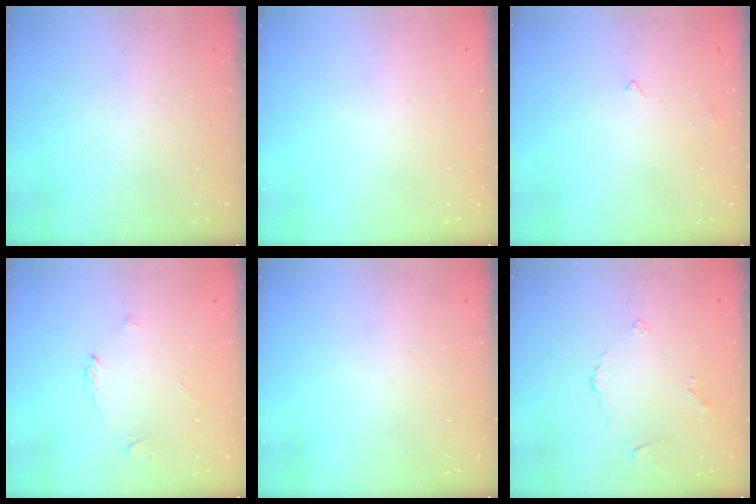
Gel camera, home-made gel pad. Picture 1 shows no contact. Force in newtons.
{"total": 0.0}
{"total": 2.5, "press": 2.5, "slide": 0.3}
{"total": 2.7, "press": 2.7, "slide": 0.2}
{"total": 0.0}
{"total": 2.6, "press": 2.6, "slide": 0.5}